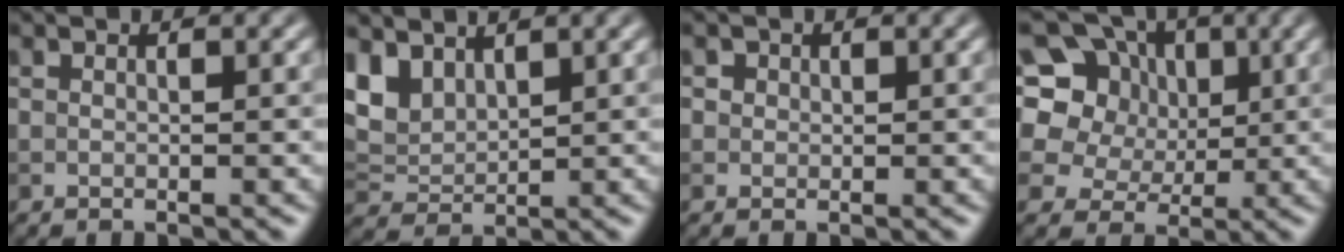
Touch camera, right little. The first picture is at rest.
{"total": 3.9, "force": [2.7, 2.1, 1.9], "torque": [-0.050, 0.001, 0.058]}
{"total": 1.6, "force": [0.8, 1.3, 0.5], "torque": [-0.009, 0.000, 0.011]}
{"total": 13.0, "force": [4.8, 10.7, 5.6], "torque": [-0.134, 0.039, 0.075]}